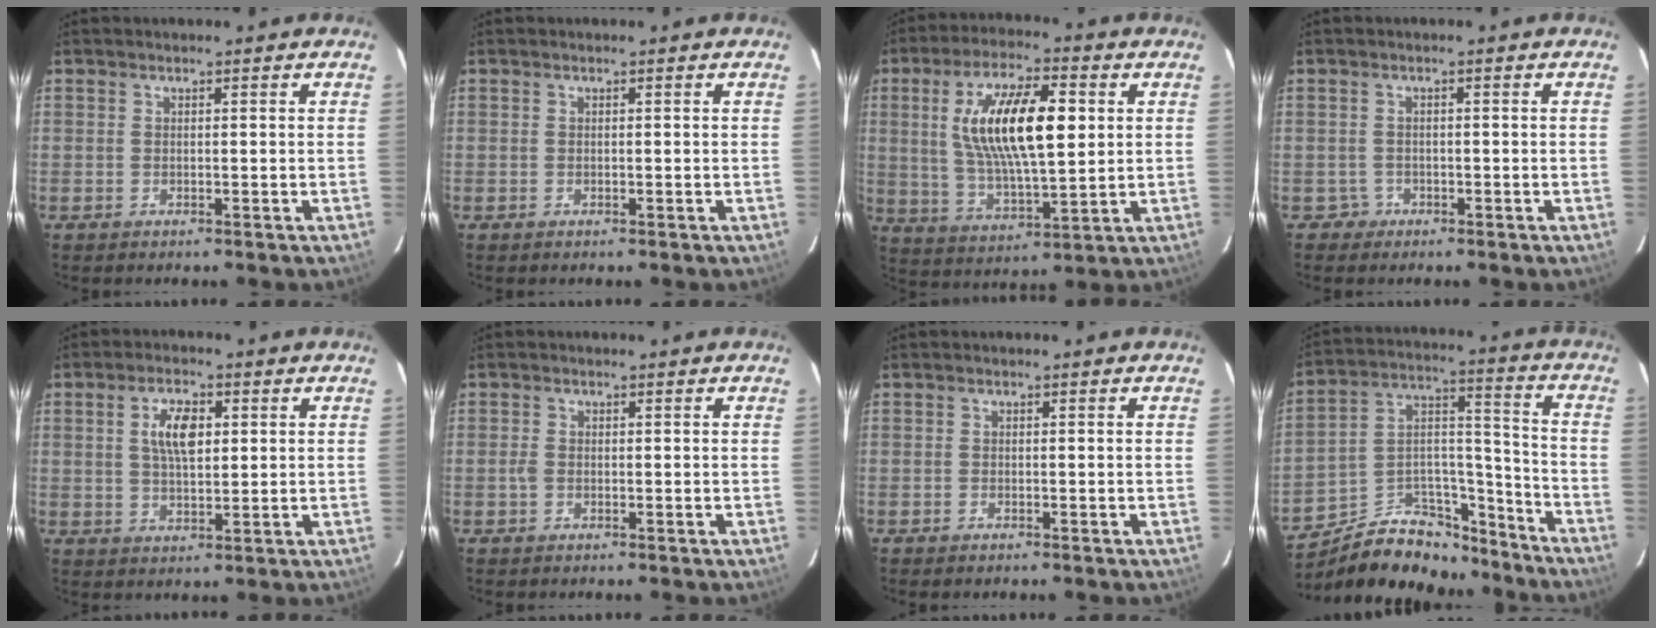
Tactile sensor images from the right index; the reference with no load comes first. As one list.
[{"total": 0.0}, {"total": 16.8, "force": [3.4, 5.7, 15.4], "torque": [-0.284, 0.011, 0.067]}, {"total": 1.8, "force": [-1.0, 1.5, -0.3], "torque": [0.003, 0.008, -0.014]}, {"total": 6.4, "force": [1.6, 2.9, 5.4], "torque": [-0.097, 0.008, 0.031]}, {"total": 1.2, "force": [-0.4, 0.8, 0.8], "torque": [-0.018, 0.002, -0.009]}, {"total": 0.6, "force": [-0.5, 0.3, 0.1], "torque": [-0.002, 0.001, -0.009]}, {"total": 18.3, "force": [-13.8, 9.2, 7.8], "torque": [-0.147, 0.065, -0.204]}]